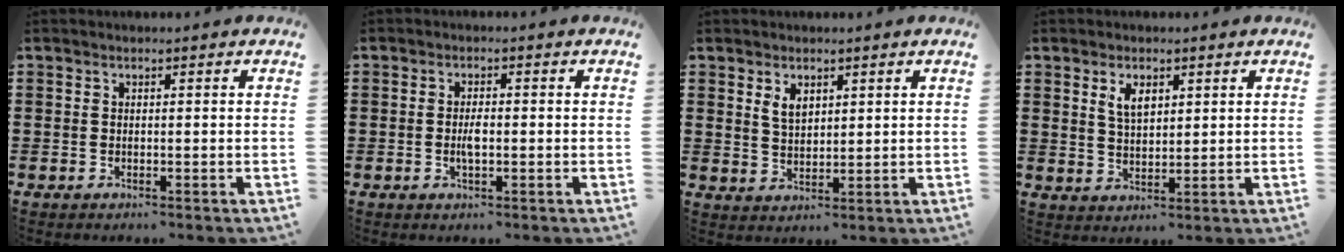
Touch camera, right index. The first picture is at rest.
{"total": 2.5, "force": [-0.3, 0.9, 2.3], "torque": [-0.051, -0.002, -0.009]}
{"total": 3.1, "force": [1.8, 1.9, 1.8], "torque": [-0.040, 0.006, 0.032]}
{"total": 3.7, "force": [1.9, 1.9, 2.5], "torque": [-0.056, 0.007, 0.034]}